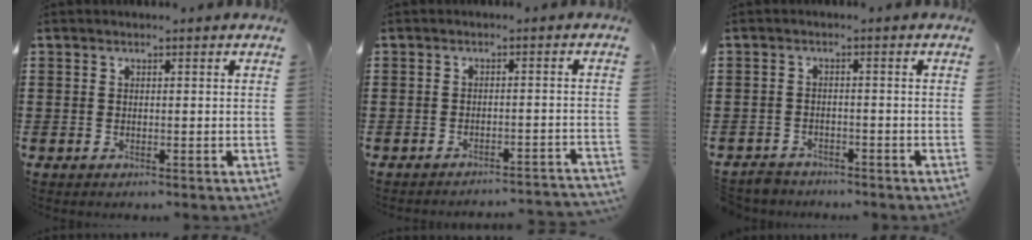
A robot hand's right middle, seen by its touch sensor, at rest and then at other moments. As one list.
[{"total": 2.3, "force": [-2.2, -0.3, 0.4], "torque": [-0.008, 0.001, -0.047]}, {"total": 2.4, "force": [-2.4, 0.5, -0.2], "torque": [-0.005, -0.001, -0.053]}]